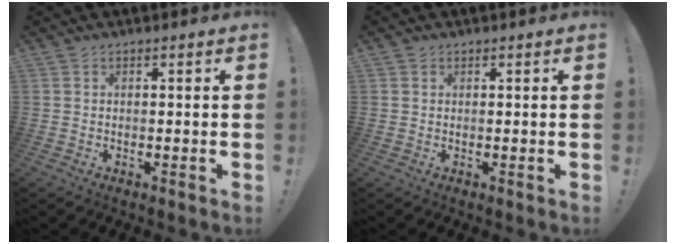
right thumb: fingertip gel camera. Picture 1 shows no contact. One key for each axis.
{"total": 0.7, "fx": 0.5, "fy": 0.5, "fz": 0.1, "tx": 0.004, "ty": -0.002, "tz": 0.009}